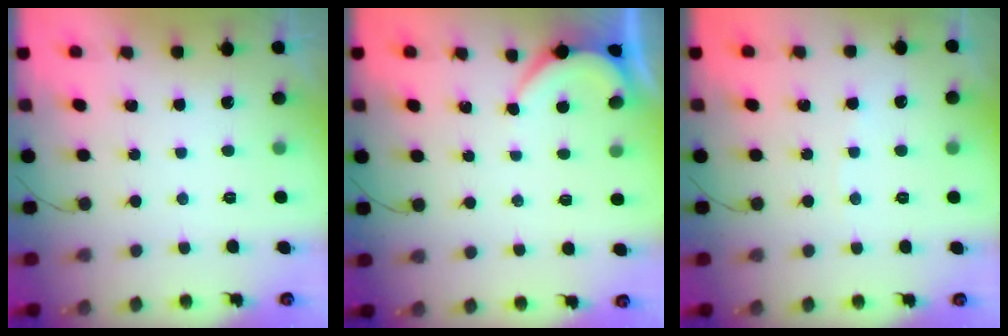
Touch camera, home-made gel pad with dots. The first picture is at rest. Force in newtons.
{"total": 1.7, "press": 1.6, "slide": 0.4}
{"total": 2.6, "press": 2.6, "slide": 0.3}